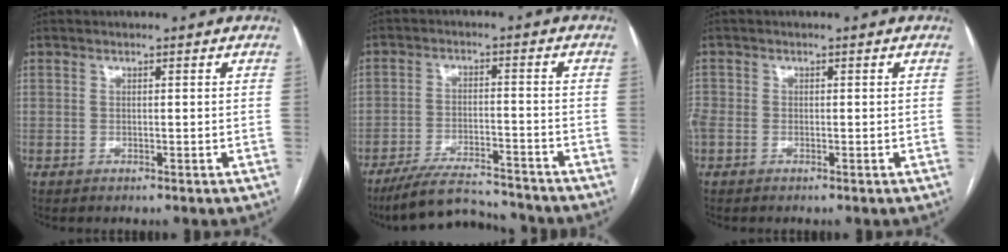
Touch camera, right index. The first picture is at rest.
{"total": 10.6, "force": [-9.9, 1.4, 3.4], "torque": [-0.056, -0.002, -0.167]}
{"total": 2.8, "force": [-0.7, 2.2, 1.6], "torque": [-0.059, 0.007, -0.012]}